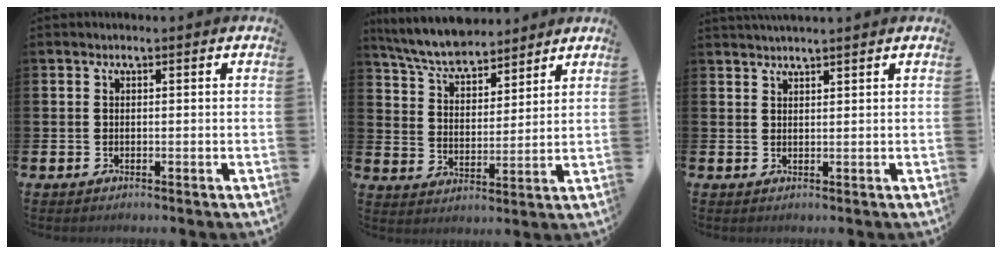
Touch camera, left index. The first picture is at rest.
{"total": 7.0, "force": [6.6, 1.5, 1.7], "torque": [-0.064, -0.033, 0.118]}
{"total": 1.8, "force": [1.8, -0.3, 0.1], "torque": [-0.006, -0.003, 0.036]}